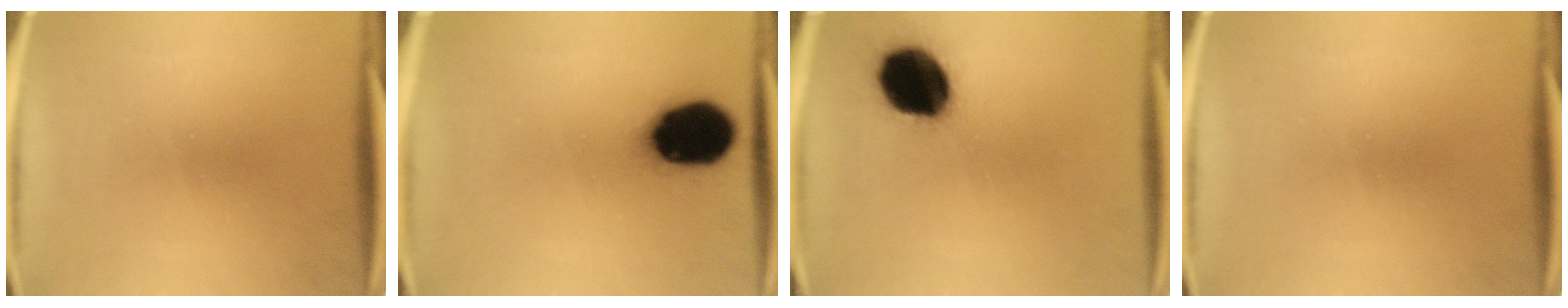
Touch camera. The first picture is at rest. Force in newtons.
{"total": 18.9}
{"total": 18.2}
{"total": 0.0}